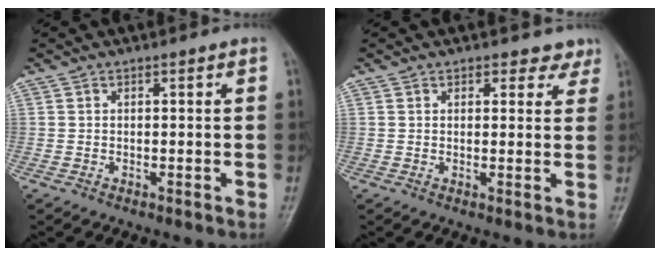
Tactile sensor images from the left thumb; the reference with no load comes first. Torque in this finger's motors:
{"motor_torque": [-0.09, -0.04, -0.69, -0.11, -0.03]}